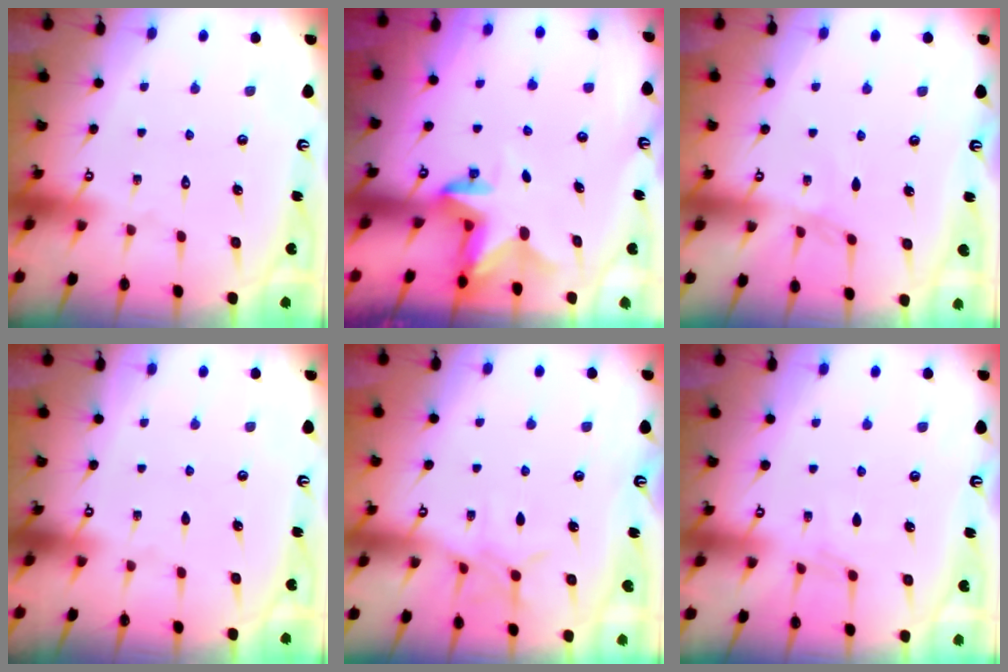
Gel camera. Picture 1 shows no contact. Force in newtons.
{"total": 2.9, "press": 2.8, "slide": 0.5}
{"total": 2.2, "press": 2.1, "slide": 0.4}
{"total": 0.0}
{"total": 5.5, "press": 5.5, "slide": 0.6}
{"total": 4.0, "press": 3.9, "slide": 0.5}